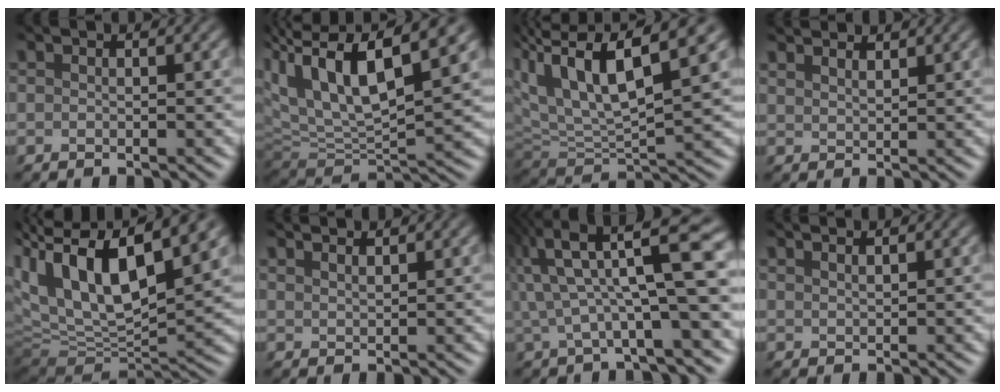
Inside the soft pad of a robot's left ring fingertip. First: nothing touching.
{"total": 12.9, "force": [4.8, 4.8, 10.9], "torque": [-0.208, 0.020, 0.085]}
{"total": 11.4, "force": [4.8, 3.8, 9.6], "torque": [-0.189, 0.019, 0.087]}
{"total": 3.6, "force": [3.2, 1.0, 1.3], "torque": [-0.014, 0.008, 0.038]}
{"total": 13.8, "force": [4.2, 5.9, 11.8], "torque": [-0.213, 0.028, 0.067]}
{"total": 2.4, "force": [2.1, 0.6, 0.9], "torque": [-0.001, 0.009, 0.025]}
{"total": 9.2, "force": [1.6, 2.3, 8.8], "torque": [-0.148, 0.020, 0.024]}
{"total": 1.5, "force": [1.2, 0.4, 0.7], "torque": [0.001, 0.009, 0.014]}